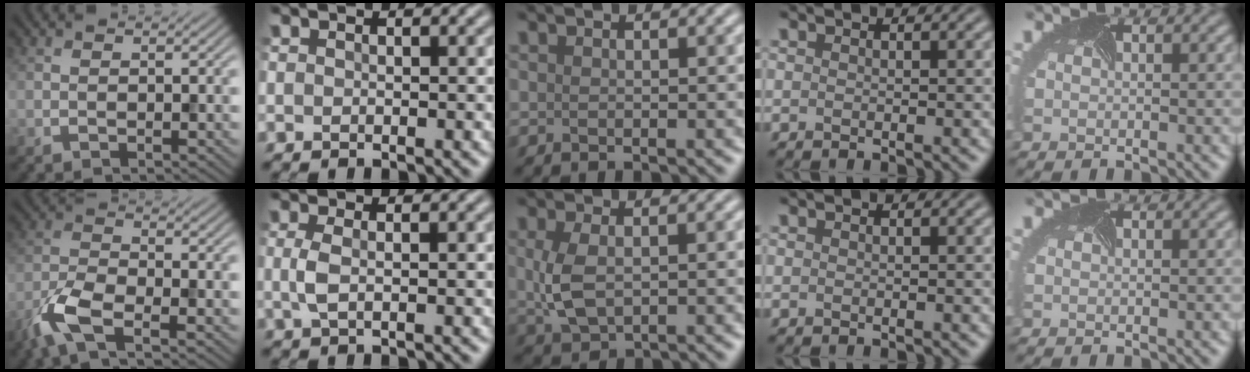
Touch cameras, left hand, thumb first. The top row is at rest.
{"thumb": {"total": 6.6, "force": [-3.9, 2.1, 4.9], "torque": [-0.116, -0.009, -0.094]}, "index": {"total": 1.8, "force": [-0.2, 0.8, 1.7], "torque": [-0.041, -0.001, -0.003]}, "middle": {"total": 3.7, "force": [0.3, 2.2, 2.9], "torque": [-0.076, 0.001, 0.011]}}